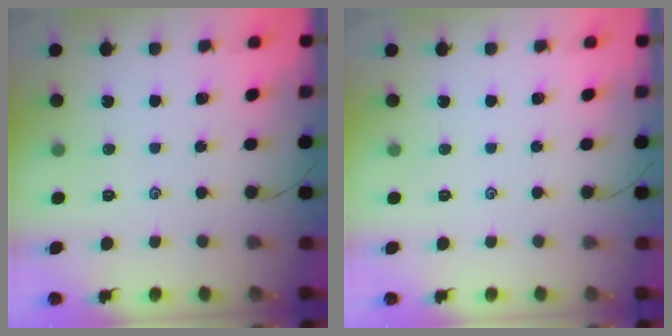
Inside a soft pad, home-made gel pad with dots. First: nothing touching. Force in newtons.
{"total": 0.0}